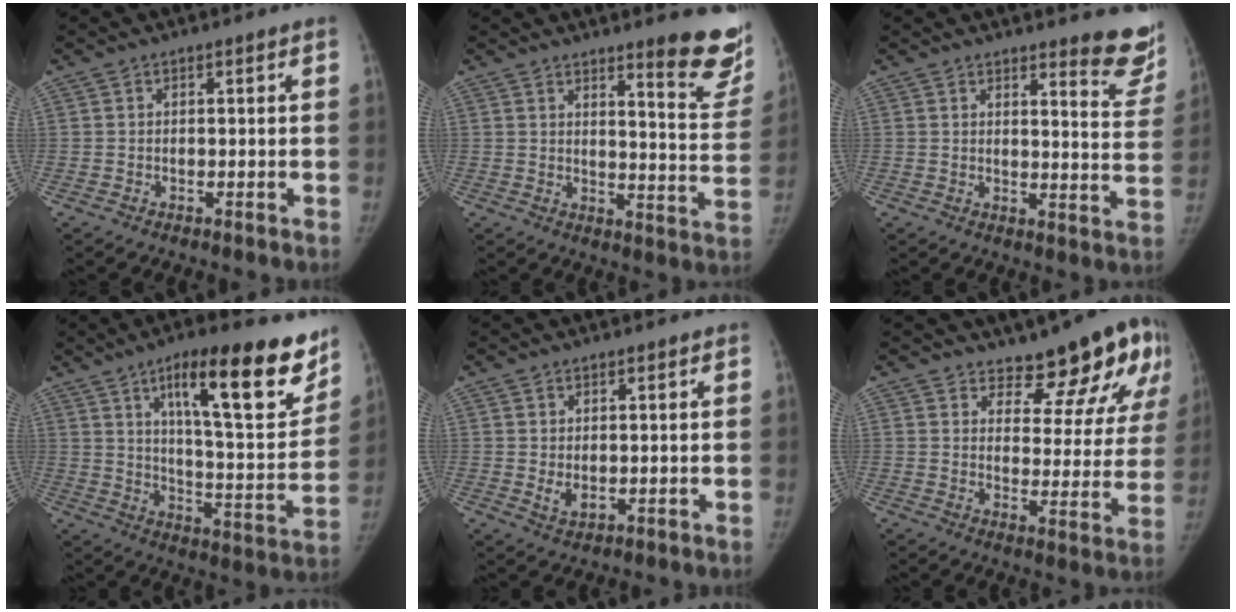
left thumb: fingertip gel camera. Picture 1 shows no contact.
{"total": 13.7, "force": [10.1, 2.6, 8.8], "torque": [-0.073, -0.083, 0.123]}
{"total": 10.2, "force": [9.0, 2.0, 4.4], "torque": [-0.018, -0.081, 0.090]}
{"total": 22.8, "force": [13.4, 6.2, 17.4], "torque": [-0.208, -0.060, 0.205]}
{"total": 2.9, "force": [0.5, 1.8, 2.2], "torque": [-0.033, -0.010, 0.017]}
{"total": 14.1, "force": [10.7, 5.8, 7.2], "torque": [-0.033, -0.082, 0.129]}